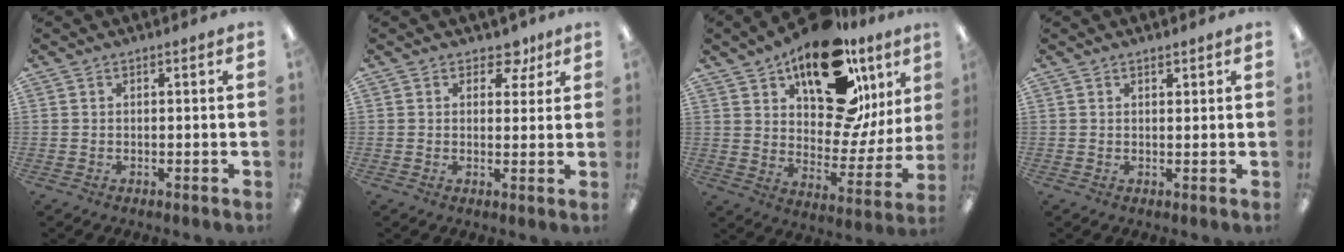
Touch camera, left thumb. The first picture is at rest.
{"total": 5.1, "force": [3.3, 3.2, 2.2], "torque": [-0.019, -0.011, 0.055]}
{"total": 24.3, "force": [15.5, 11.7, 14.6], "torque": [-0.198, -0.097, 0.262]}
{"total": 1.2, "force": [1.0, 0.5, 0.5], "torque": [-0.003, -0.004, 0.017]}